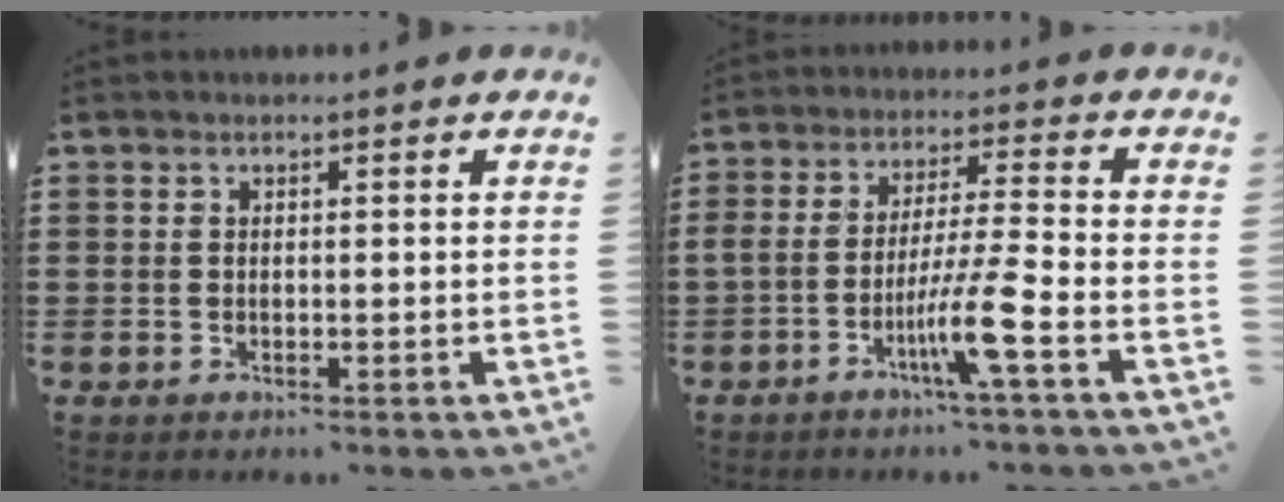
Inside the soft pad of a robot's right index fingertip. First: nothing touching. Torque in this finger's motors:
{"motor_torque": [2.13, -0.01, 0.79, 0.19]}